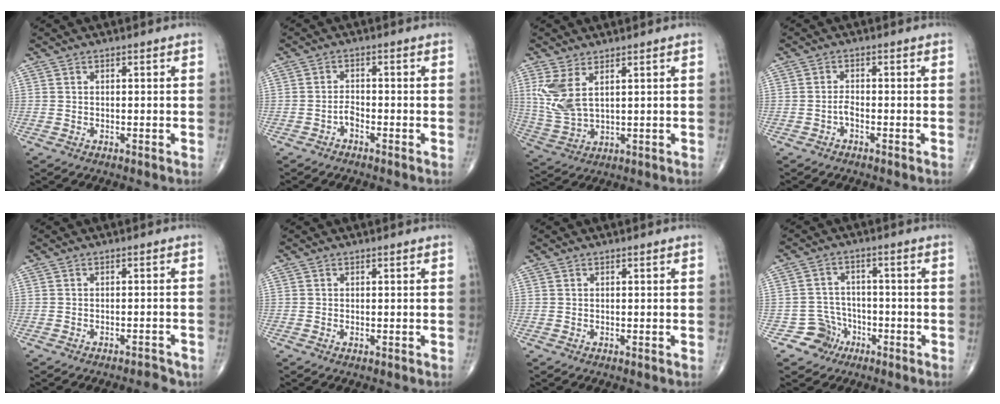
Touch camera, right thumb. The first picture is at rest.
{"total": 1.6, "force": [-1.2, 0.7, 0.9], "torque": [-0.012, 0.009, -0.024]}
{"total": 8.1, "force": [3.2, 3.7, 6.5], "torque": [-0.148, -0.014, 0.077]}
{"total": 1.4, "force": [-0.8, 0.5, 1.0], "torque": [-0.016, 0.005, -0.018]}
{"total": 3.4, "force": [-3.1, 1.0, 1.0], "torque": [-0.014, 0.021, -0.037]}
{"total": 0.0}
{"total": 0.0}
{"total": 5.3, "force": [-2.9, 4.4, 0.0], "torque": [0.039, 0.021, -0.051]}